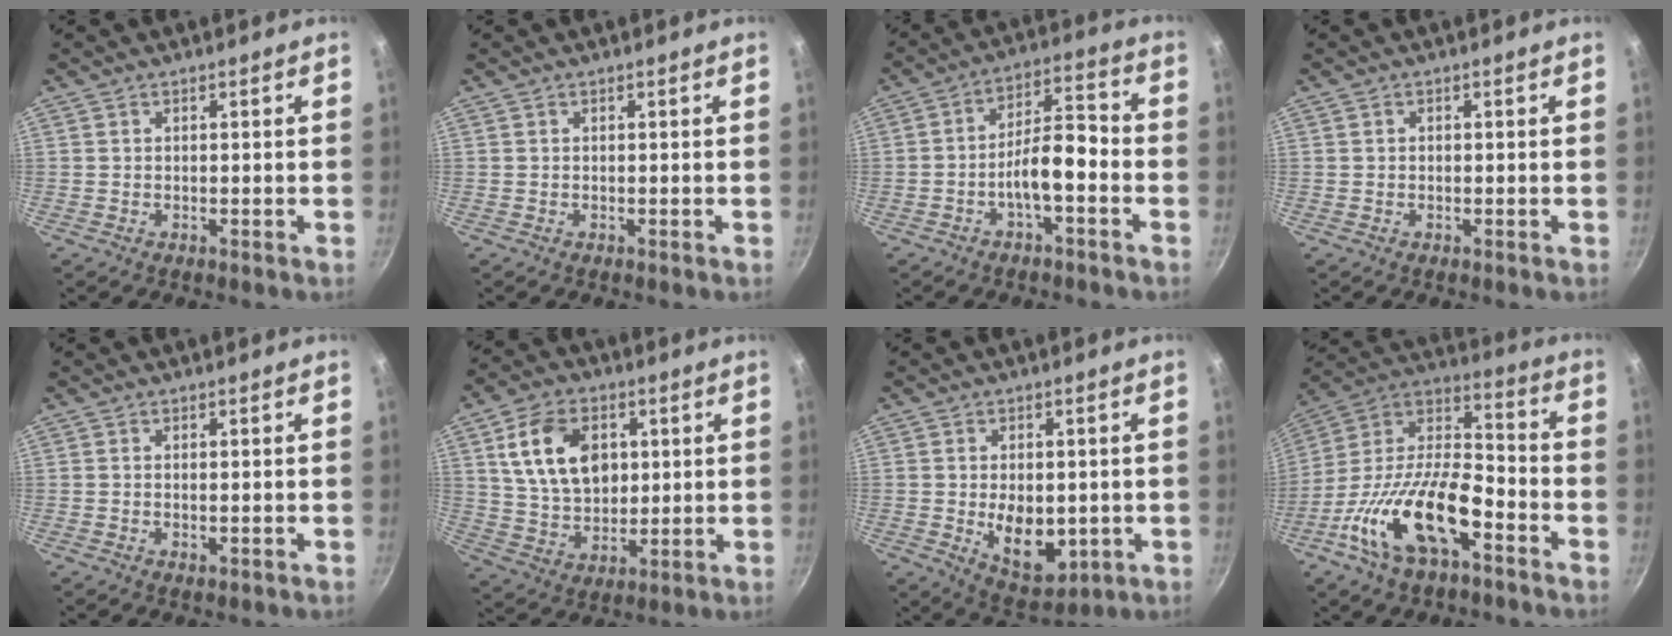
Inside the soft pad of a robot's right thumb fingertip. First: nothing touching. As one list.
[{"total": 0.0}, {"total": 8.5, "force": [-3.5, 3.2, 7.1], "torque": [-0.110, 0.049, -0.059]}, {"total": 0.6, "force": [0.1, 0.6, 0.3], "torque": [-0.002, 0.004, 0.001]}, {"total": 0.8, "force": [-0.1, 0.3, 0.7], "torque": [-0.012, -0.002, -0.002]}, {"total": 14.9, "force": [4.0, 10.4, 9.9], "torque": [-0.149, -0.011, 0.076]}, {"total": 10.5, "force": [-1.4, 6.6, 8.1], "torque": [-0.093, -0.014, -0.002]}, {"total": 22.1, "force": [-9.5, 10.2, 17.1], "torque": [-0.299, 0.058, -0.192]}]